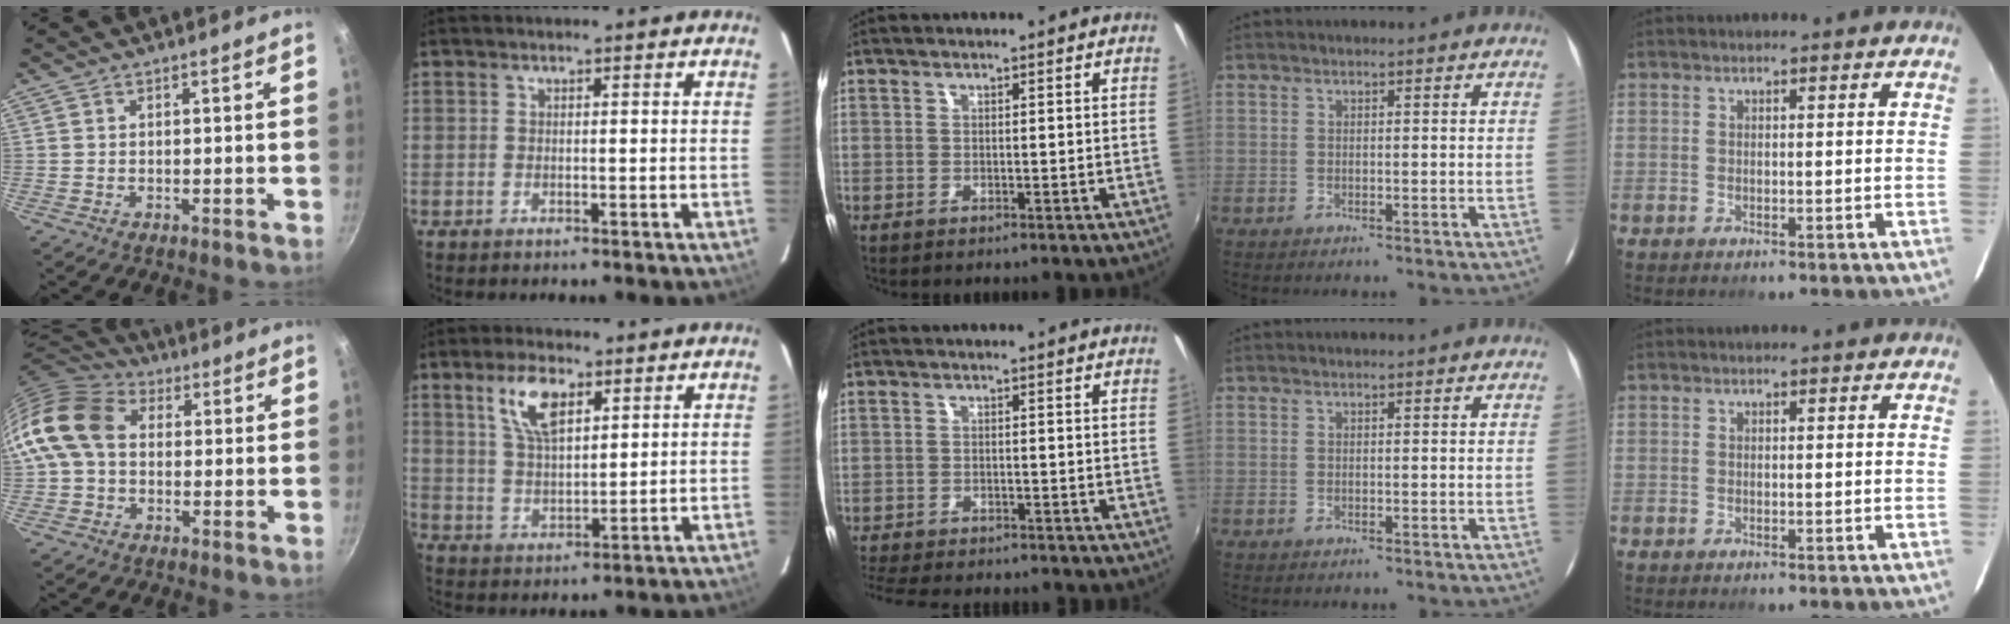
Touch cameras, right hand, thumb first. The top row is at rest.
{"thumb": {"total": 14.2, "force": [1.3, 10.6, 9.3], "torque": [-0.164, 0.029, 0.005]}, "index": {"total": 8.6, "force": [4.3, 3.7, 6.4], "torque": [-0.124, 0.012, 0.086]}, "middle": {"total": 11.1, "force": [-9.9, 2.6, 4.4], "torque": [-0.110, -0.020, -0.154]}}